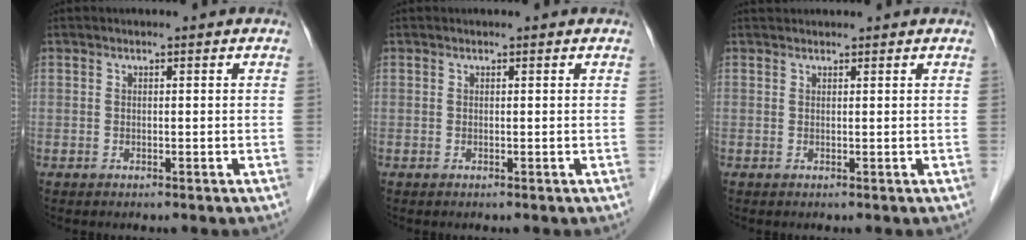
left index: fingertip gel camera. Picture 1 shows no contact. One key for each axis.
{"total": 0.5, "fx": 0.5, "fy": 0.1, "fz": 0.1, "tx": -0.002, "ty": 0.004, "tz": 0.006}
{"total": 2.1, "fx": 2.1, "fy": 0.3, "fz": 0.3, "tx": -0.007, "ty": 0.028, "tz": 0.036}